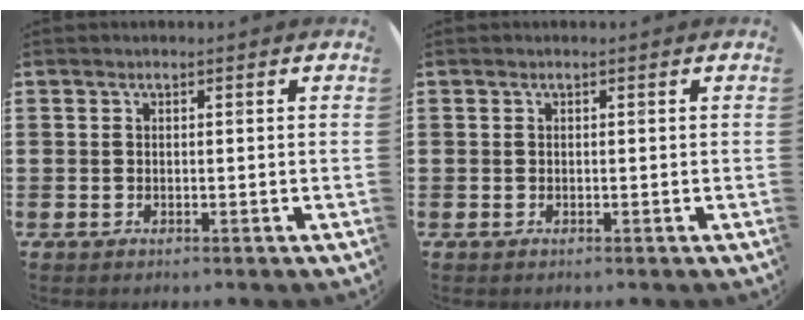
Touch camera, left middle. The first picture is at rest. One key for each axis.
{"total": 0.0}